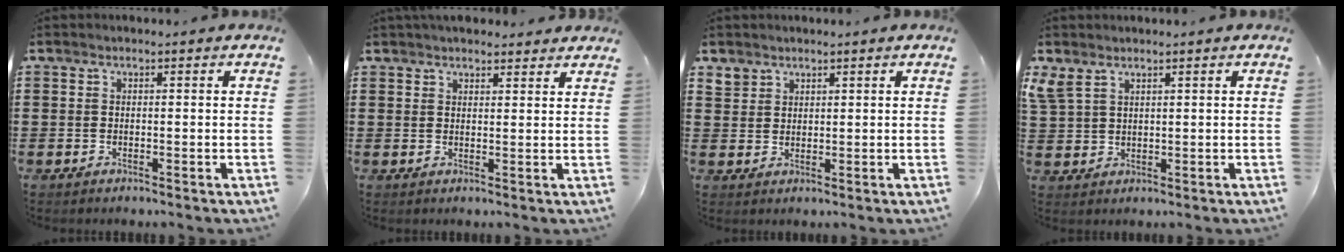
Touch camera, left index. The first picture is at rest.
{"total": 2.6, "force": [2.5, 0.5, 0.3], "torque": [-0.012, -0.002, 0.048]}
{"total": 2.2, "force": [1.8, 1.3, 0.0], "torque": [-0.007, 0.003, 0.036]}
{"total": 3.1, "force": [2.2, 1.6, 1.4], "torque": [-0.037, 0.003, 0.042]}